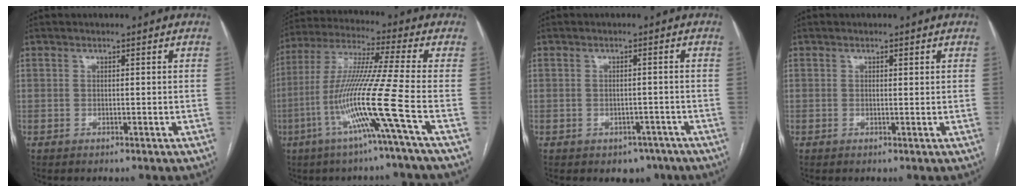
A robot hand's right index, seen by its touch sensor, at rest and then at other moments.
{"total": 14.2, "force": [-5.3, -2.8, 12.9], "torque": [-0.261, -0.015, -0.109]}
{"total": 3.5, "force": [-2.2, 2.5, 1.1], "torque": [-0.004, 0.010, -0.020]}
{"total": 0.6, "force": [0.3, 0.2, 0.5], "torque": [-0.011, 0.000, 0.004]}